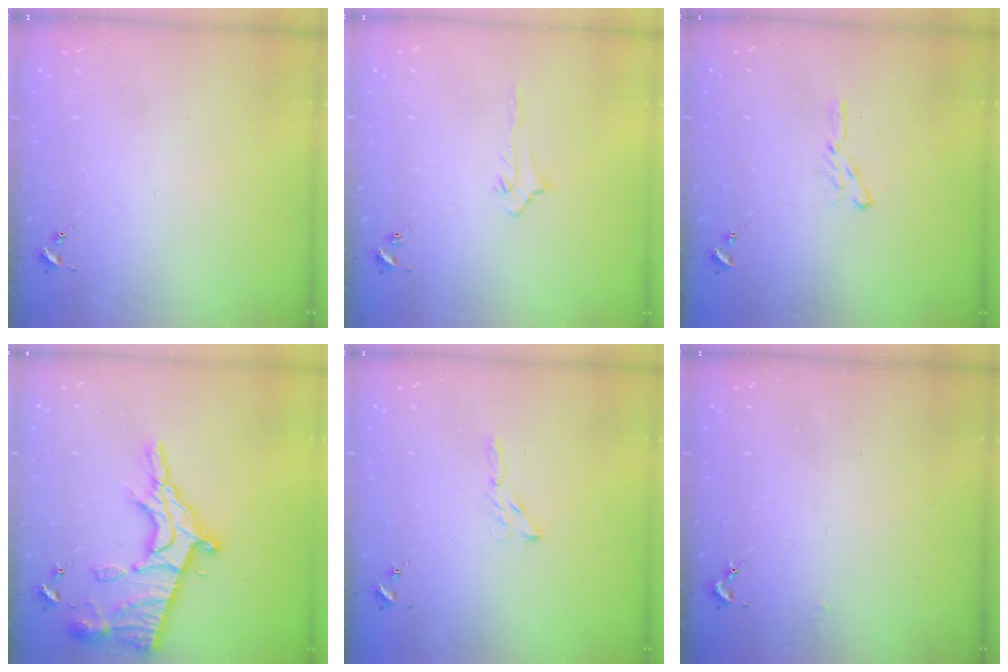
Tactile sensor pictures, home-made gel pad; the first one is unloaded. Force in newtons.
{"total": 3.4, "press": 3.4, "slide": 0.4}
{"total": 4.4, "press": 4.4, "slide": 0.5}
{"total": 19.8, "press": 19.8, "slide": 1.8}
{"total": 3.9, "press": 3.8, "slide": 0.5}
{"total": 1.4, "press": 1.4, "slide": 0.1}